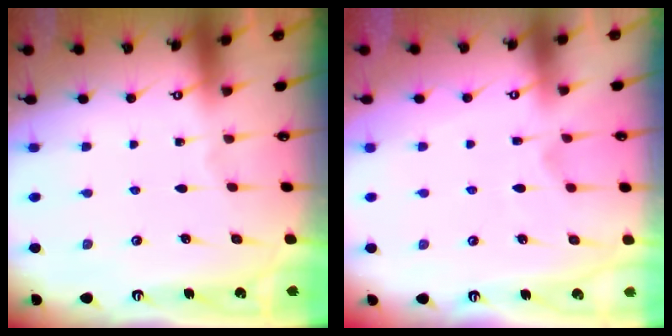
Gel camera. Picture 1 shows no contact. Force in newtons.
{"total": 2.2, "press": 1.9, "slide": 1.1}